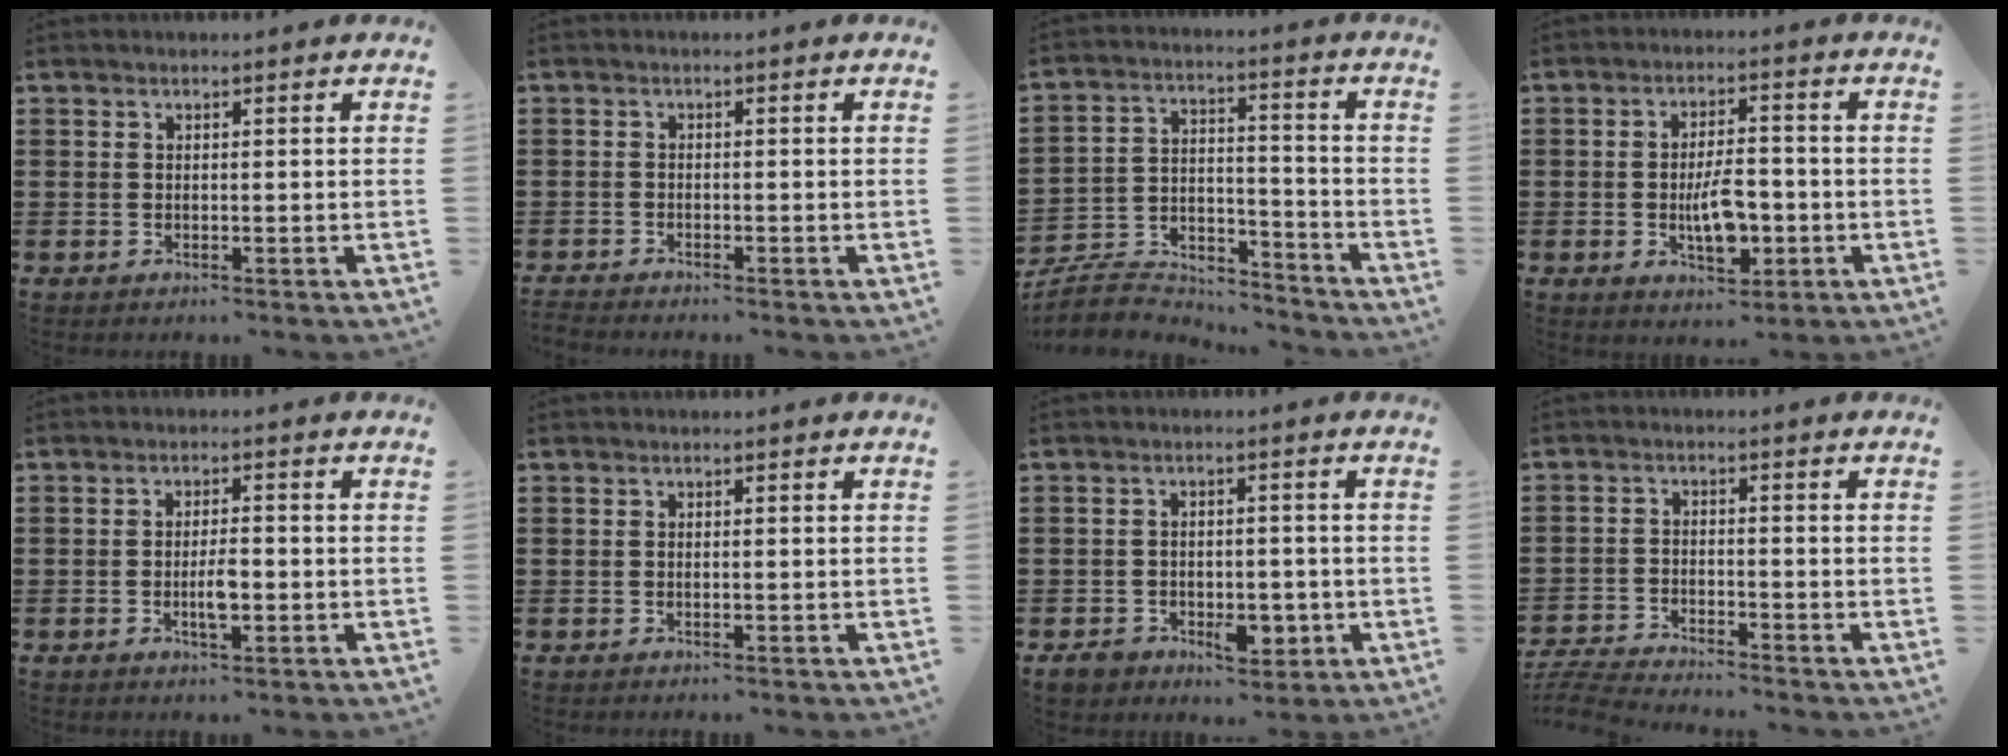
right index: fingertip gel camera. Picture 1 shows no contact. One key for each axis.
{"total": 1.2, "fx": -1.2, "fy": 0.1, "fz": -0.1, "tx": -0.001, "ty": 0.004, "tz": -0.027}
{"total": 6.7, "fx": -6.3, "fy": 2.0, "fz": 1.0, "tx": -0.032, "ty": 0.011, "tz": -0.127}
{"total": 6.8, "fx": -1.6, "fy": 3.2, "fz": 5.8, "tx": -0.096, "ty": -0.002, "tz": -0.033}
{"total": 3.6, "fx": -0.8, "fy": 1.1, "fz": 3.3, "tx": -0.067, "ty": 0.000, "tz": -0.018}
{"total": 0.0}
{"total": 5.6, "fx": -2.5, "fy": 3.6, "fz": 3.5, "tx": -0.062, "ty": 0.004, "tz": -0.047}
{"total": 4.5, "fx": -4.4, "fy": 0.0, "fz": 0.6, "tx": -0.032, "ty": -0.009, "tz": -0.096}